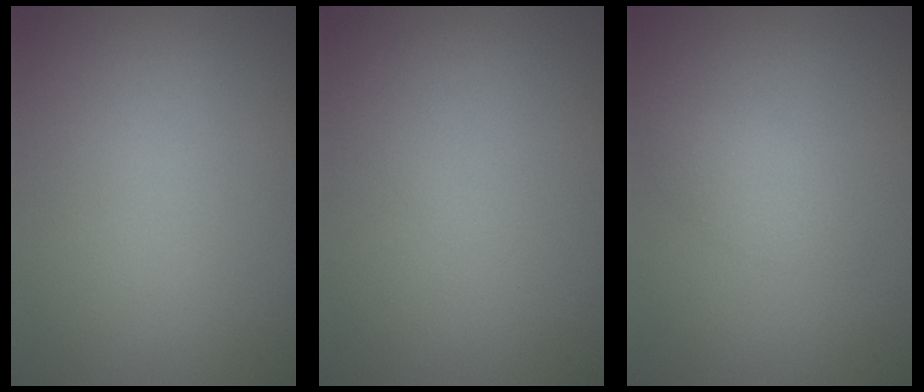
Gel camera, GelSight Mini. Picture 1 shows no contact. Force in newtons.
{"total": 0.0}
{"total": 1.5, "press": 1.5, "slide": 0.1}